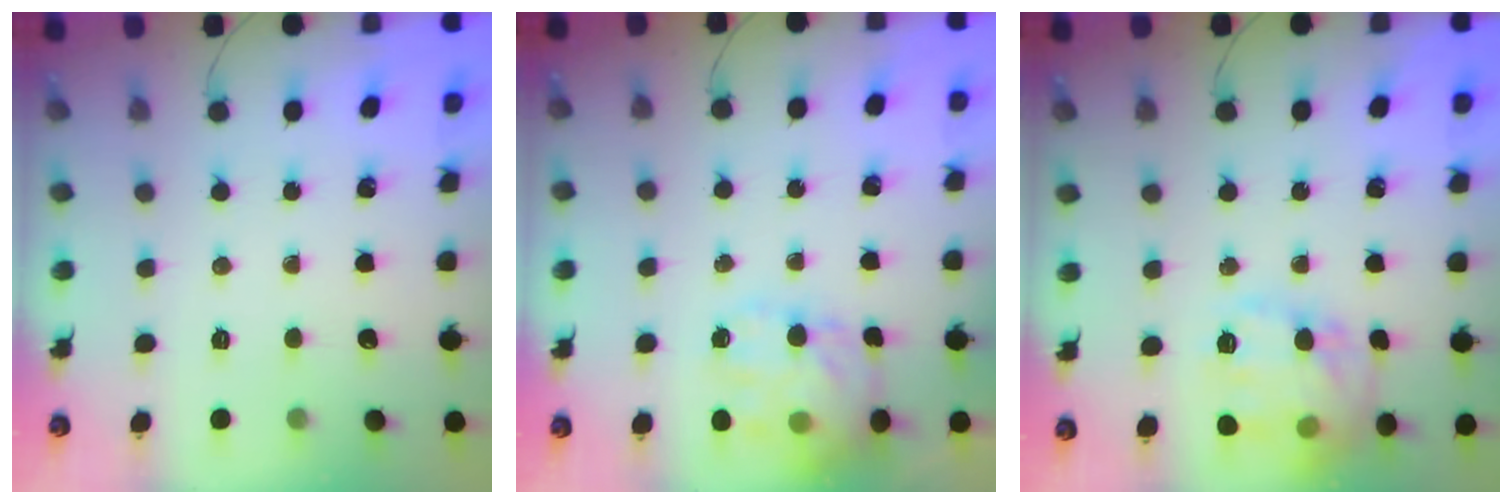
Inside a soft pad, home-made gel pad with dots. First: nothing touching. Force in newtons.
{"total": 13.1, "press": 12.8, "slide": 2.8}
{"total": 17.6, "press": 17.6, "slide": 1.1}